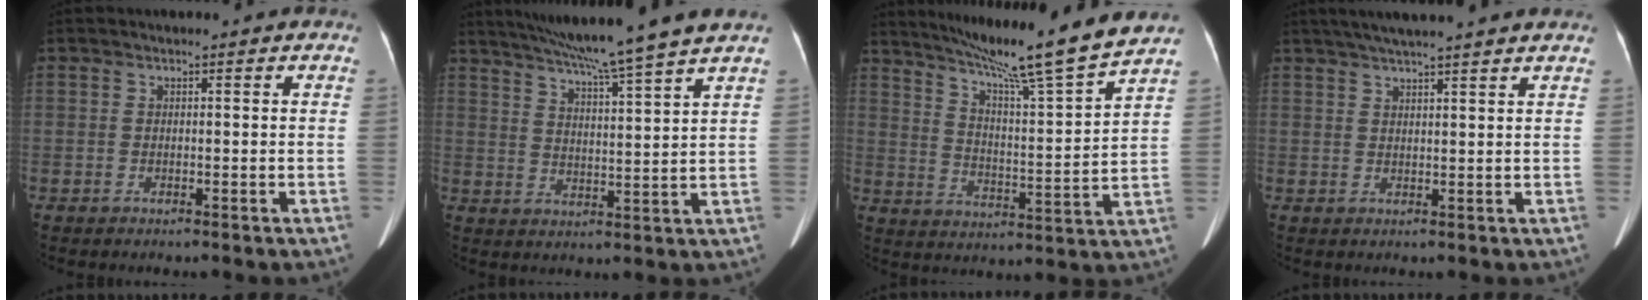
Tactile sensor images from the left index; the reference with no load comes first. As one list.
[{"total": 12.9, "force": [11.0, -2.3, 6.4], "torque": [-0.107, -0.010, 0.161]}, {"total": 17.0, "force": [14.6, -2.0, 8.4], "torque": [-0.141, -0.025, 0.214]}, {"total": 11.0, "force": [9.4, -0.3, 5.9], "torque": [-0.092, 0.034, 0.117]}]